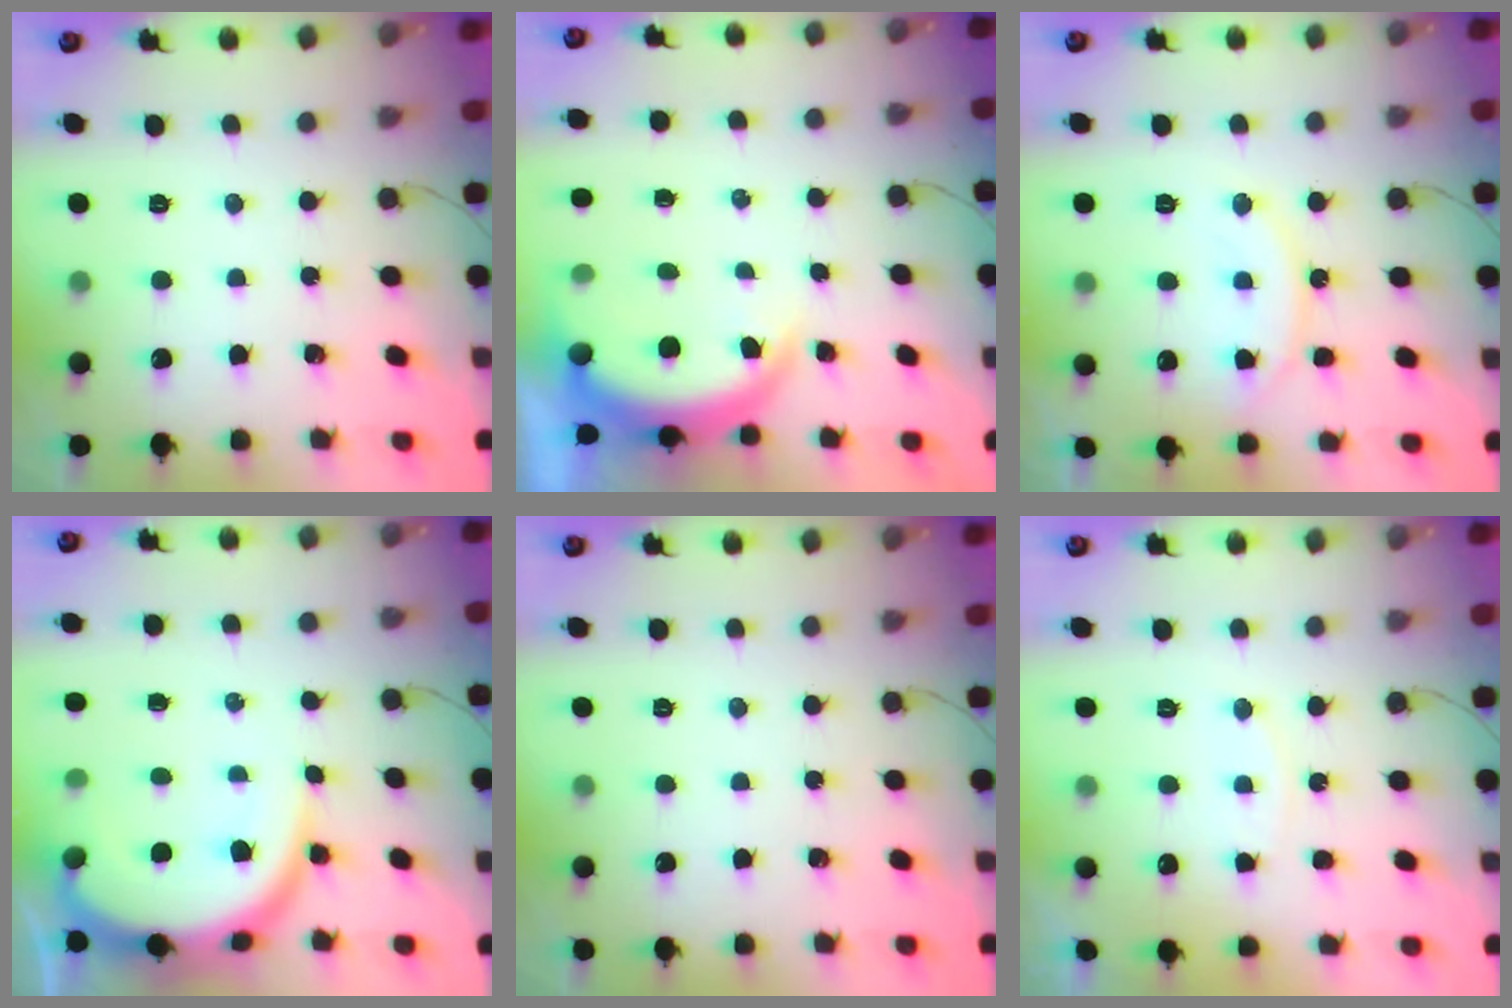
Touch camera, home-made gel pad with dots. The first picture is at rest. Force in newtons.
{"total": 5.7, "press": 5.6, "slide": 0.8}
{"total": 11.7, "press": 11.7, "slide": 0.7}
{"total": 10.4, "press": 10.3, "slide": 1.2}
{"total": 0.0}
{"total": 4.4, "press": 4.4, "slide": 0.5}